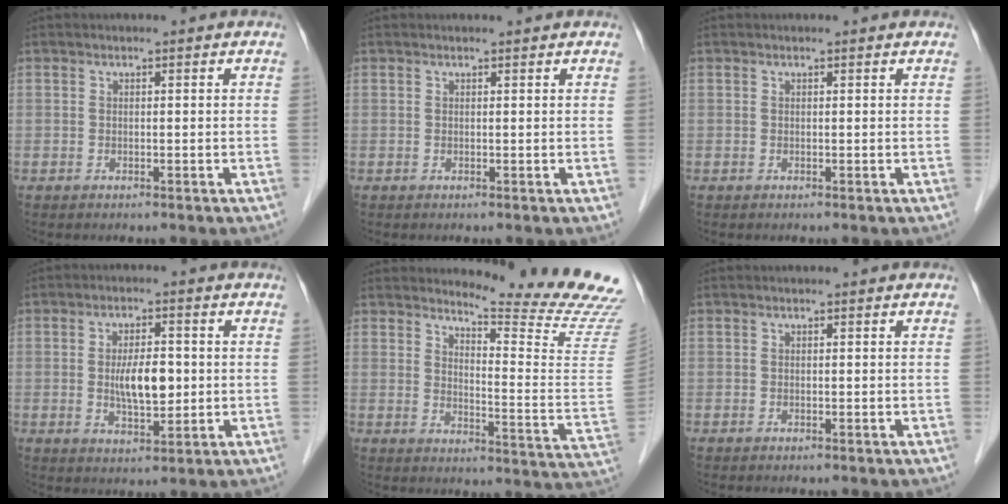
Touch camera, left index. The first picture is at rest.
{"total": 0.5, "force": [0.5, 0.0, 0.1], "torque": [-0.008, -0.001, 0.005]}
{"total": 0.0}
{"total": 6.4, "force": [-0.4, 2.4, 6.0], "torque": [-0.111, -0.006, -0.004]}
{"total": 16.1, "force": [15.4, -1.8, 4.6], "torque": [-0.076, -0.143, 0.177]}
{"total": 0.0}